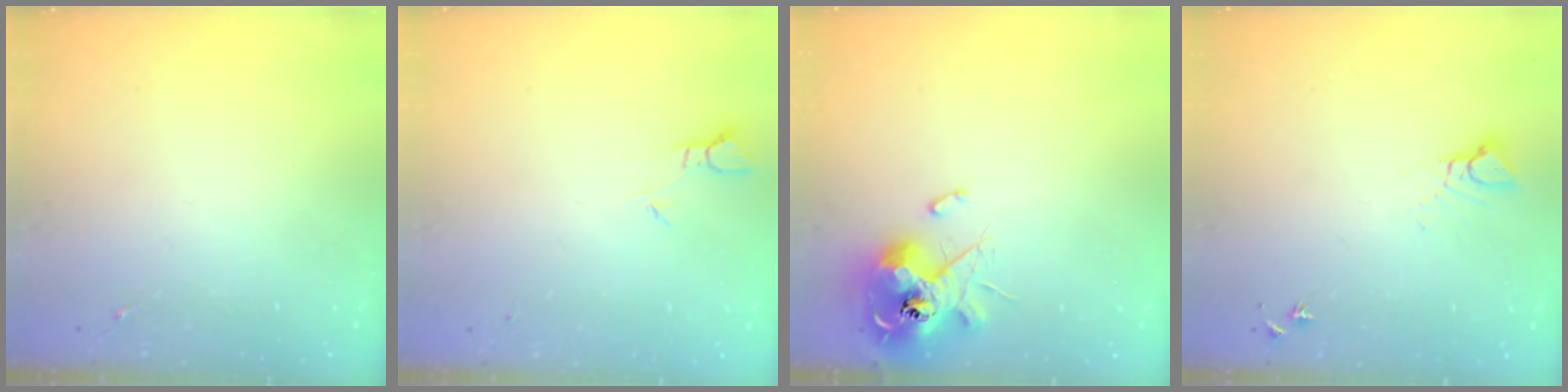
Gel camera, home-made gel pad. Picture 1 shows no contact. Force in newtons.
{"total": 1.8, "press": 1.8, "slide": 0.0}
{"total": 13.1, "press": 13.0, "slide": 1.6}
{"total": 4.7, "press": 4.7, "slide": 0.3}